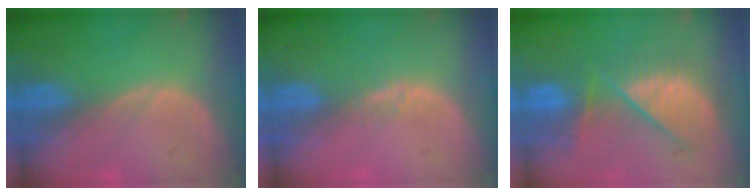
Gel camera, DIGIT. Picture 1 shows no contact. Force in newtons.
{"total": 1.9, "press": 1.4, "slide": 1.3}
{"total": 8.8, "press": 8.7, "slide": 1.4}